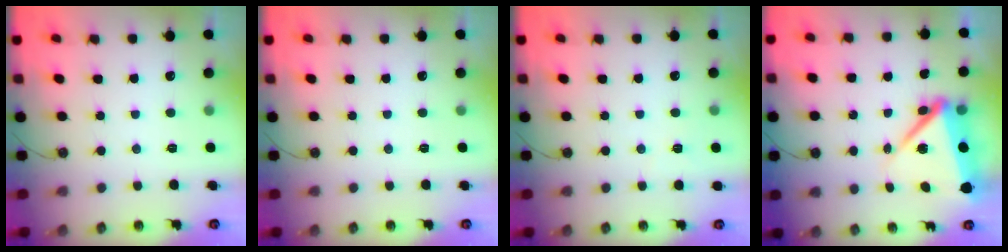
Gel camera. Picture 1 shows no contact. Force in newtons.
{"total": 0.0}
{"total": 3.0, "press": 2.1, "slide": 2.2}
{"total": 12.0, "press": 11.9, "slide": 1.6}